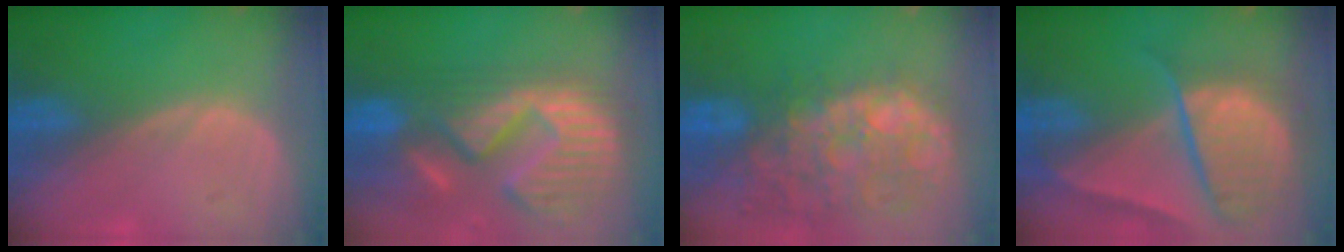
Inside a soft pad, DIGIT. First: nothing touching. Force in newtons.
{"total": 15.1, "press": 12.6, "slide": 8.3}
{"total": 14.1, "press": 11.6, "slide": 8.1}
{"total": 10.4, "press": 8.8, "slide": 5.6}